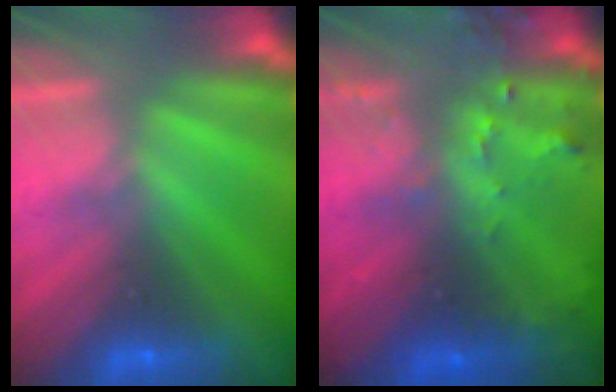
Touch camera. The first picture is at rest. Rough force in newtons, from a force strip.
{"total": 6.7}